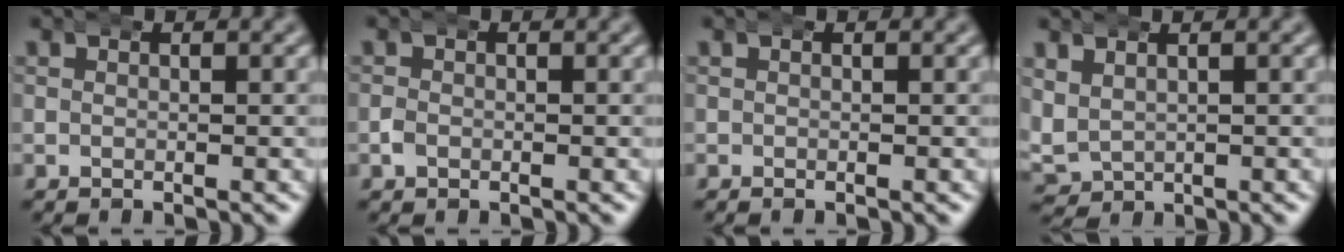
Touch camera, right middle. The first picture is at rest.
{"total": 0.7, "force": [-0.3, 0.5, 0.3], "torque": [-0.009, 0.003, -0.008]}
{"total": 0.0}
{"total": 4.7, "force": [0.2, 4.4, 1.8], "torque": [-0.055, -0.018, 0.013]}